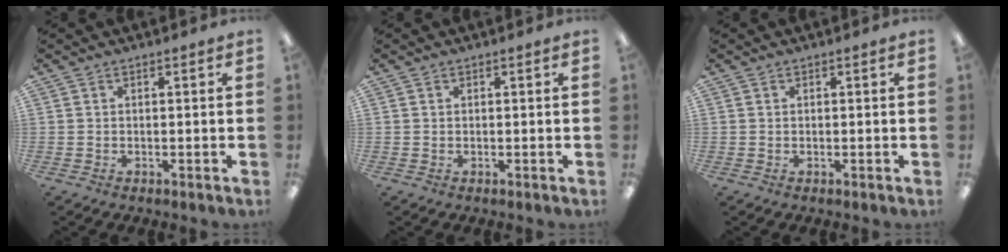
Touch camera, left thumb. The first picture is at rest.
{"total": 0.0}
{"total": 0.0}